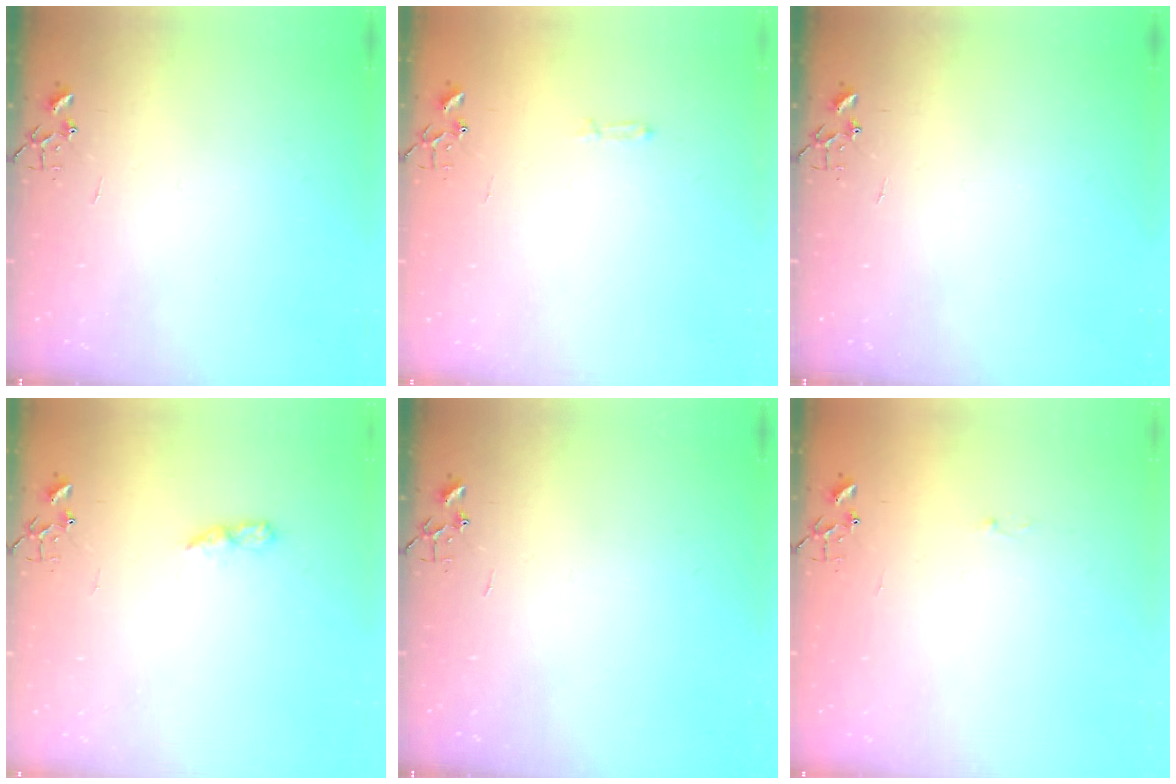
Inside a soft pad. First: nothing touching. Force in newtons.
{"total": 2.8, "press": 2.8, "slide": 0.4}
{"total": 0.0}
{"total": 6.0, "press": 6.0, "slide": 0.2}
{"total": 0.0}
{"total": 2.6, "press": 2.6, "slide": 0.4}